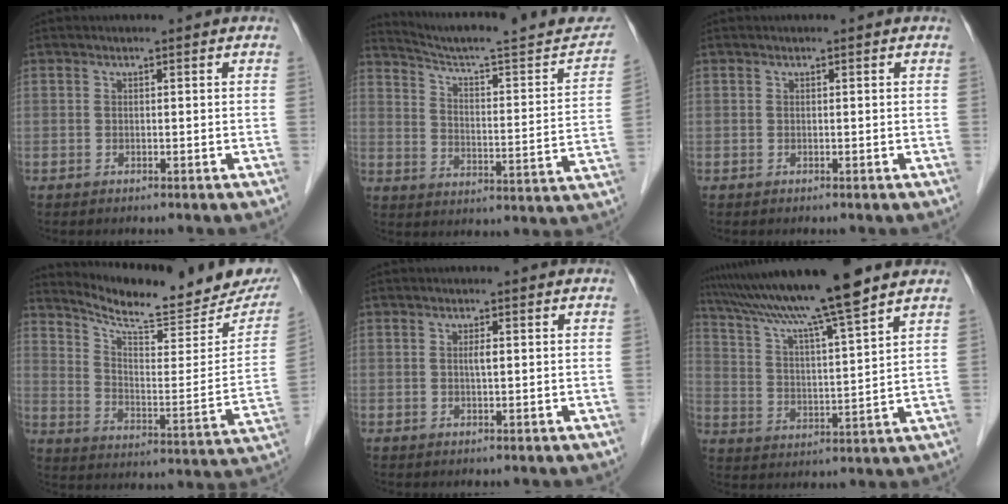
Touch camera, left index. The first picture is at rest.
{"total": 22.8, "force": [20.7, 1.7, 9.3], "torque": [-0.127, -0.040, 0.276]}
{"total": 0.0}
{"total": 18.5, "force": [16.9, 2.5, 6.9], "torque": [-0.109, -0.061, 0.230]}
{"total": 1.1, "force": [-0.2, 0.0, 1.1], "torque": [-0.022, -0.004, -0.004]}
{"total": 15.9, "force": [12.9, -0.9, 9.2], "torque": [-0.162, 0.007, 0.213]}